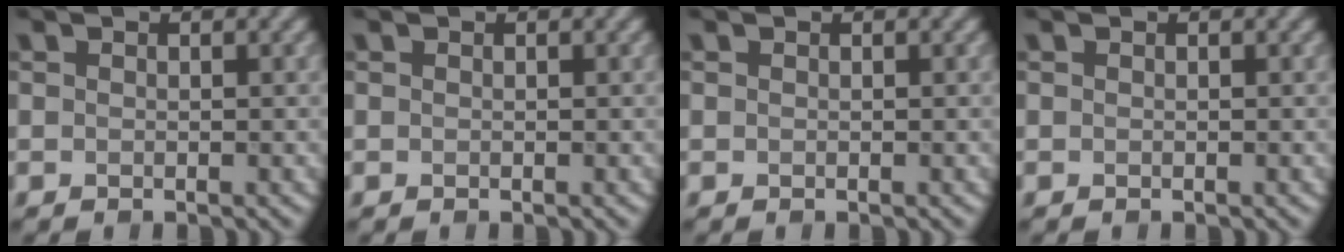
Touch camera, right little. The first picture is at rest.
{"total": 0.0}
{"total": 0.0}
{"total": 0.0}